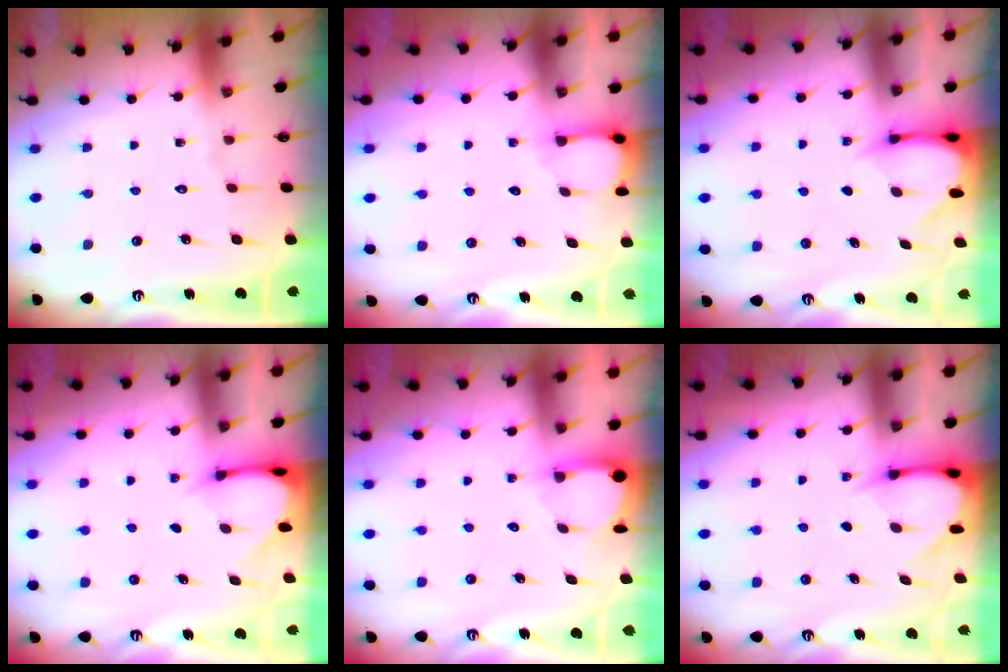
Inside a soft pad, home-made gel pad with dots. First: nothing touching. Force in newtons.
{"total": 2.3, "press": 2.3, "slide": 0.3}
{"total": 3.4, "press": 3.3, "slide": 0.3}
{"total": 2.9, "press": 2.9, "slide": 0.2}
{"total": 3.6, "press": 3.6, "slide": 0.4}
{"total": 4.0, "press": 4.0, "slide": 0.4}